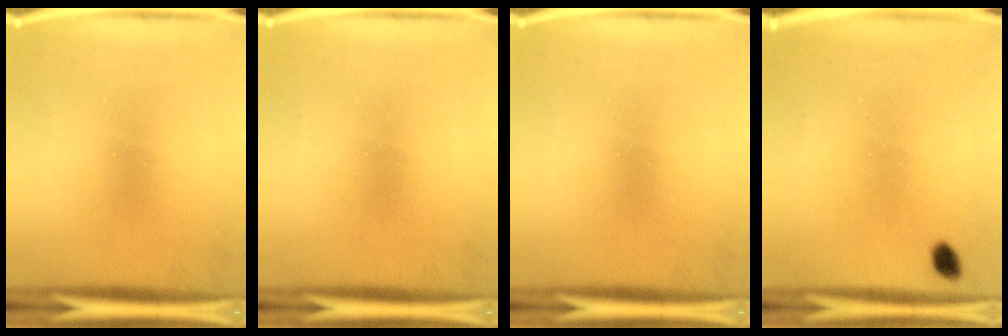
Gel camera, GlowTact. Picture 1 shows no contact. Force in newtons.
{"total": 0.0}
{"total": 0.0}
{"total": 2.0}